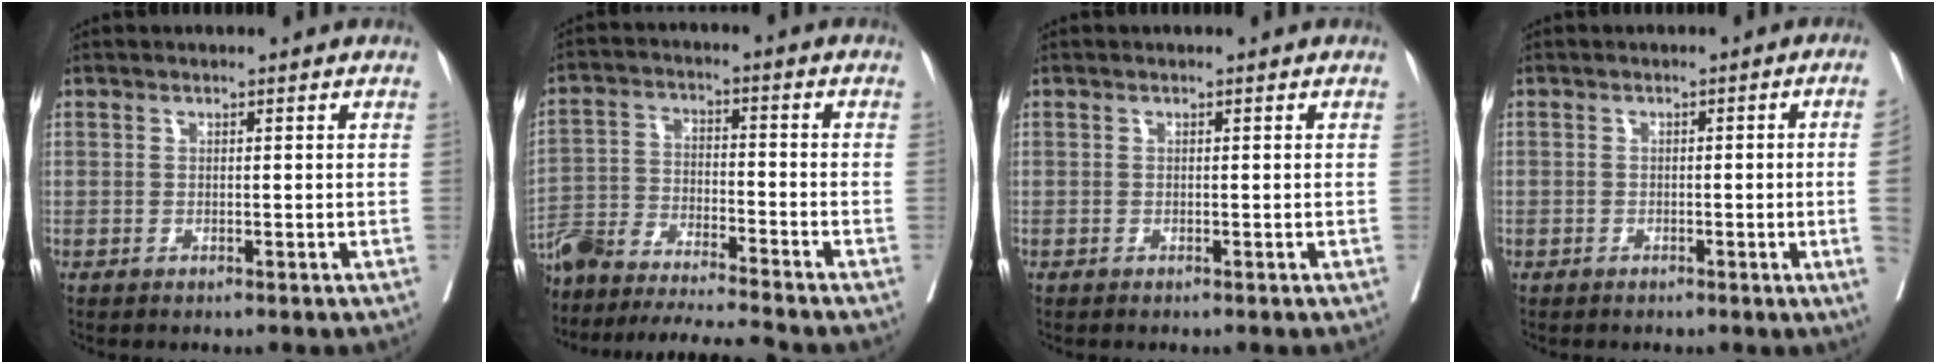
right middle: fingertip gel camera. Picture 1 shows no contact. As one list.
[{"total": 17.8, "force": [-16.5, -0.5, 6.5], "torque": [-0.134, -0.011, -0.282]}, {"total": 0.0}, {"total": 4.2, "force": [-0.8, -0.9, 4.0], "torque": [-0.045, 0.001, -0.012]}]